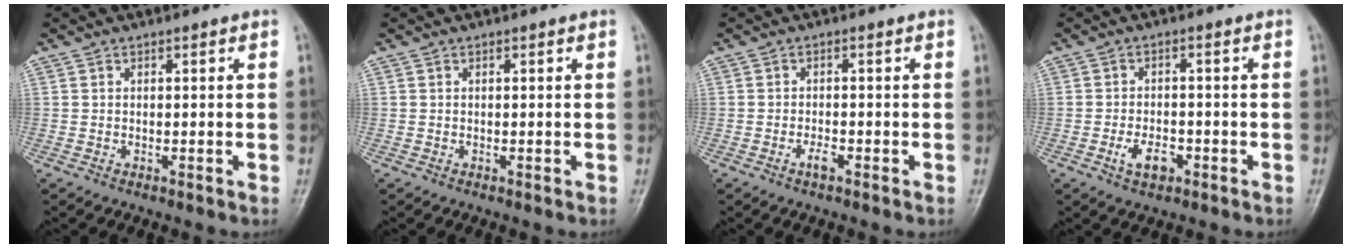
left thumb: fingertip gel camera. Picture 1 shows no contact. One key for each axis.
{"total": 0.0}
{"total": 1.9, "fx": -1.1, "fy": 0.7, "fz": 1.4, "tx": -0.027, "ty": 0.005, "tz": -0.020}
{"total": 4.3, "fx": -1.9, "fy": 2.4, "fz": 3.0, "tx": -0.049, "ty": 0.010, "tz": -0.032}